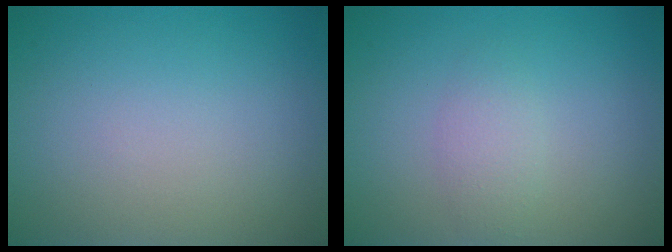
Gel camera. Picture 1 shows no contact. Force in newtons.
{"total": 1.7, "press": 1.7, "slide": 0.0}